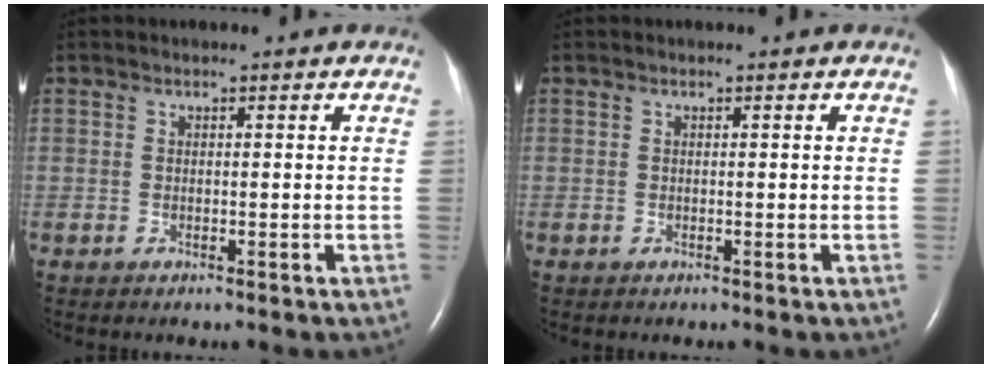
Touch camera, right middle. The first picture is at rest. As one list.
[{"total": 0.0}]